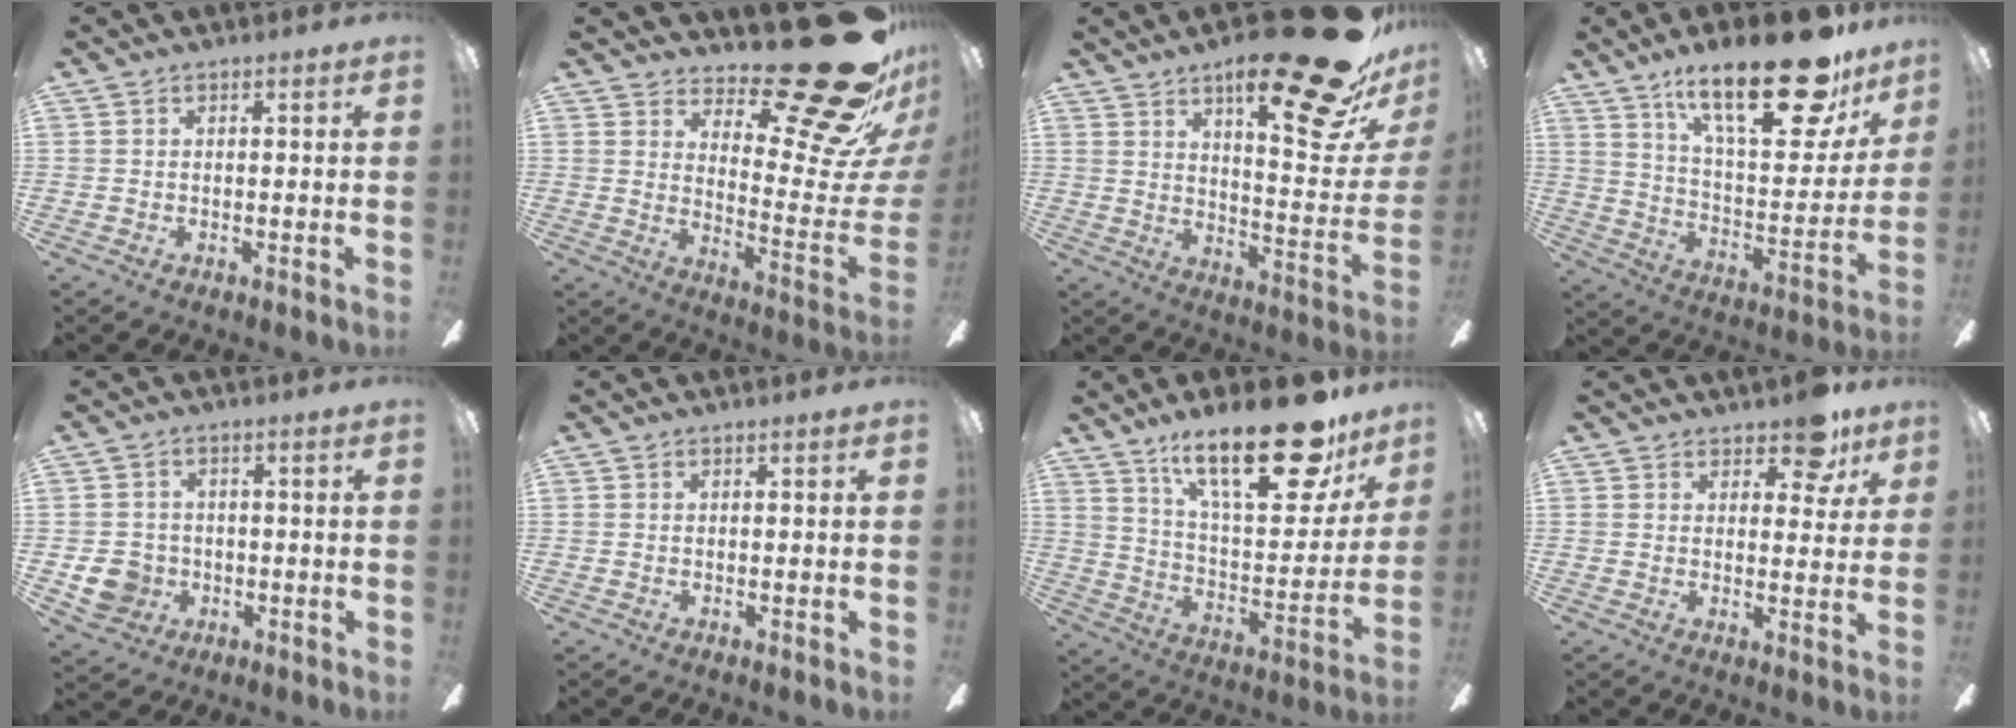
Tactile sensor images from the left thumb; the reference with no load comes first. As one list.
[{"total": 27.2, "force": [17.8, 9.1, 18.4], "torque": [-0.201, -0.136, 0.297]}, {"total": 26.4, "force": [17.2, 6.8, 18.8], "torque": [-0.262, -0.109, 0.271]}, {"total": 27.3, "force": [18.2, 9.1, 18.2], "torque": [-0.268, -0.109, 0.296]}, {"total": 7.0, "force": [-1.5, 6.5, 2.3], "torque": [-0.057, 0.011, -0.026]}, {"total": 0.0}, {"total": 26.8, "force": [17.8, 9.3, 17.7], "torque": [-0.258, -0.107, 0.292]}, {"total": 8.5, "force": [5.7, 4.2, 4.8], "torque": [-0.043, -0.026, 0.096]}]